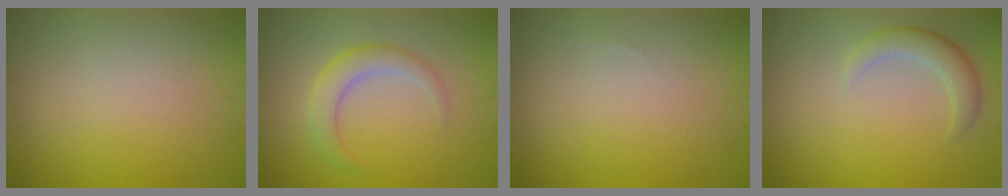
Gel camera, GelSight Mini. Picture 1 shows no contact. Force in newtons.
{"total": 2.8, "press": 2.8, "slide": 0.1}
{"total": 0.0}
{"total": 2.7, "press": 2.7, "slide": 0.4}